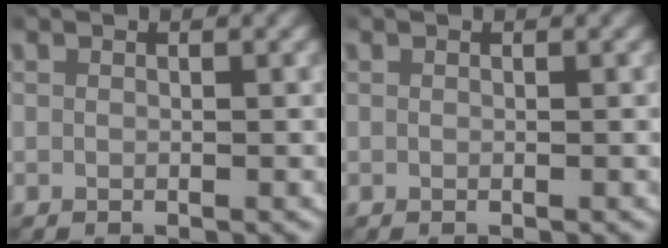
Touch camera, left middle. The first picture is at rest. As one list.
[{"total": 0.0}]